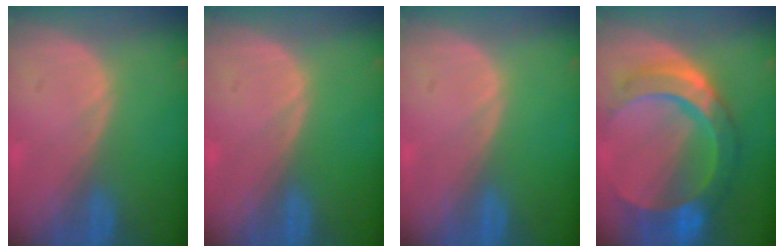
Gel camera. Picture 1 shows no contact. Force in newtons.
{"total": 0.0}
{"total": 0.0}
{"total": 11.0, "press": 10.9, "slide": 1.1}